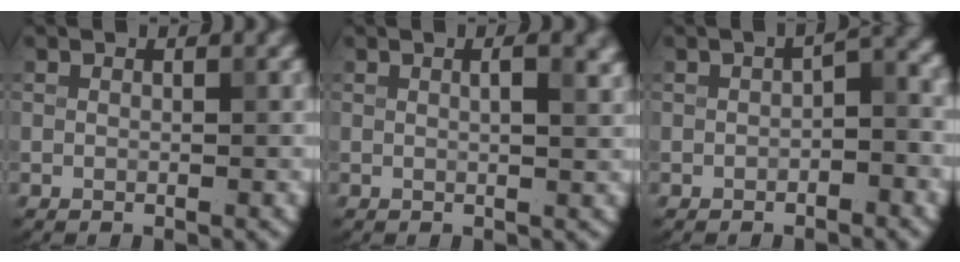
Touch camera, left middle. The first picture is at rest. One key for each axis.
{"total": 3.4, "fx": 1.2, "fy": 1.4, "fz": 2.9, "tx": -0.025, "ty": 0.011, "tz": 0.007}
{"total": 2.5, "fx": -0.7, "fy": 1.2, "fz": 2.1, "tx": -0.029, "ty": 0.005, "tz": -0.014}